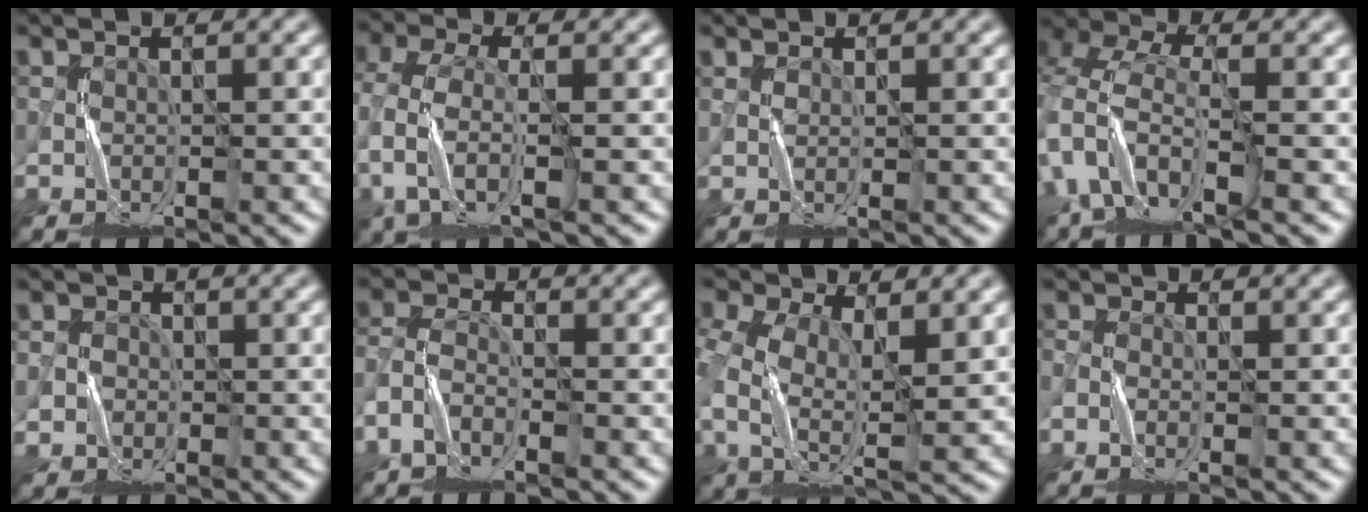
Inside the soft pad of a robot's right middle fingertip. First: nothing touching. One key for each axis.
{"total": 4.5, "fx": -1.5, "fy": 2.1, "fz": 3.7, "tx": -0.098, "ty": -0.001, "tz": -0.037}
{"total": 0.7, "fx": 0.3, "fy": 0.2, "fz": 0.6, "tx": -0.015, "ty": -0.004, "tz": 0.008}
{"total": 7.6, "fx": -3.1, "fy": 4.2, "fz": 5.6, "tx": -0.131, "ty": -0.012, "tz": -0.067}
{"total": 2.3, "fx": -0.3, "fy": 2.3, "fz": 0.1, "tx": 0.002, "ty": -0.001, "tz": -0.011}
{"total": 2.7, "fx": -2.2, "fy": 0.9, "fz": 1.3, "tx": -0.034, "ty": 0.002, "tz": -0.055}
{"total": 8.5, "fx": -0.2, "fy": 5.5, "fz": 6.5, "tx": -0.183, "ty": -0.017, "tz": -0.002}
{"total": 1.3, "fx": -1.0, "fy": 0.6, "fz": 0.7, "tx": -0.015, "ty": -0.001, "tz": -0.022}